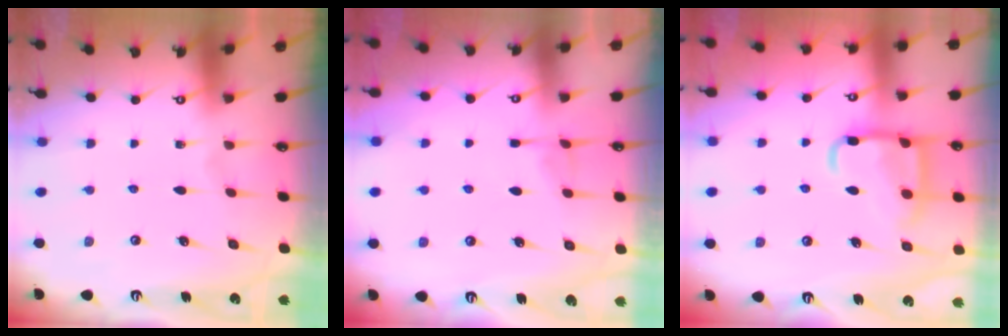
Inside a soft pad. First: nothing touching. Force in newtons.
{"total": 3.8, "press": 3.8, "slide": 0.5}
{"total": 14.2, "press": 14.1, "slide": 1.4}